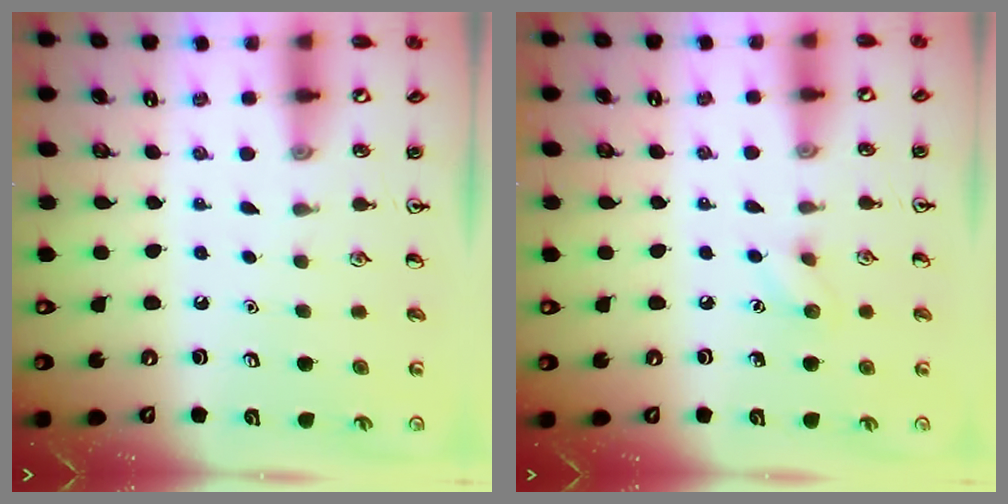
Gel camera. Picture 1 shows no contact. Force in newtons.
{"total": 5.4, "press": 5.3, "slide": 1.3}